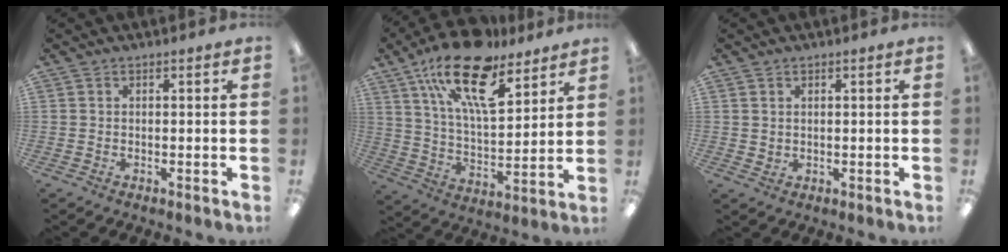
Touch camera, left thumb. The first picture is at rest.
{"total": 21.3, "force": [13.5, 8.8, 13.9], "torque": [-0.233, -0.068, 0.234]}
{"total": 1.3, "force": [1.0, 0.9, 0.2], "torque": [0.004, -0.001, 0.016]}